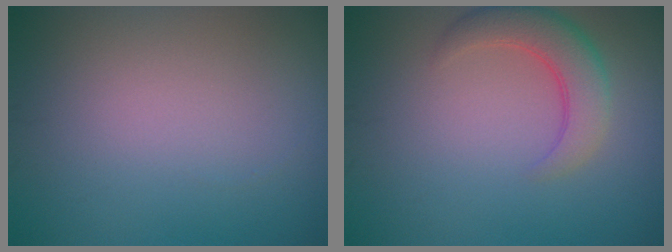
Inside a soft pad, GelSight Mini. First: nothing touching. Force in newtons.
{"total": 4.2, "press": 4.2, "slide": 0.4}